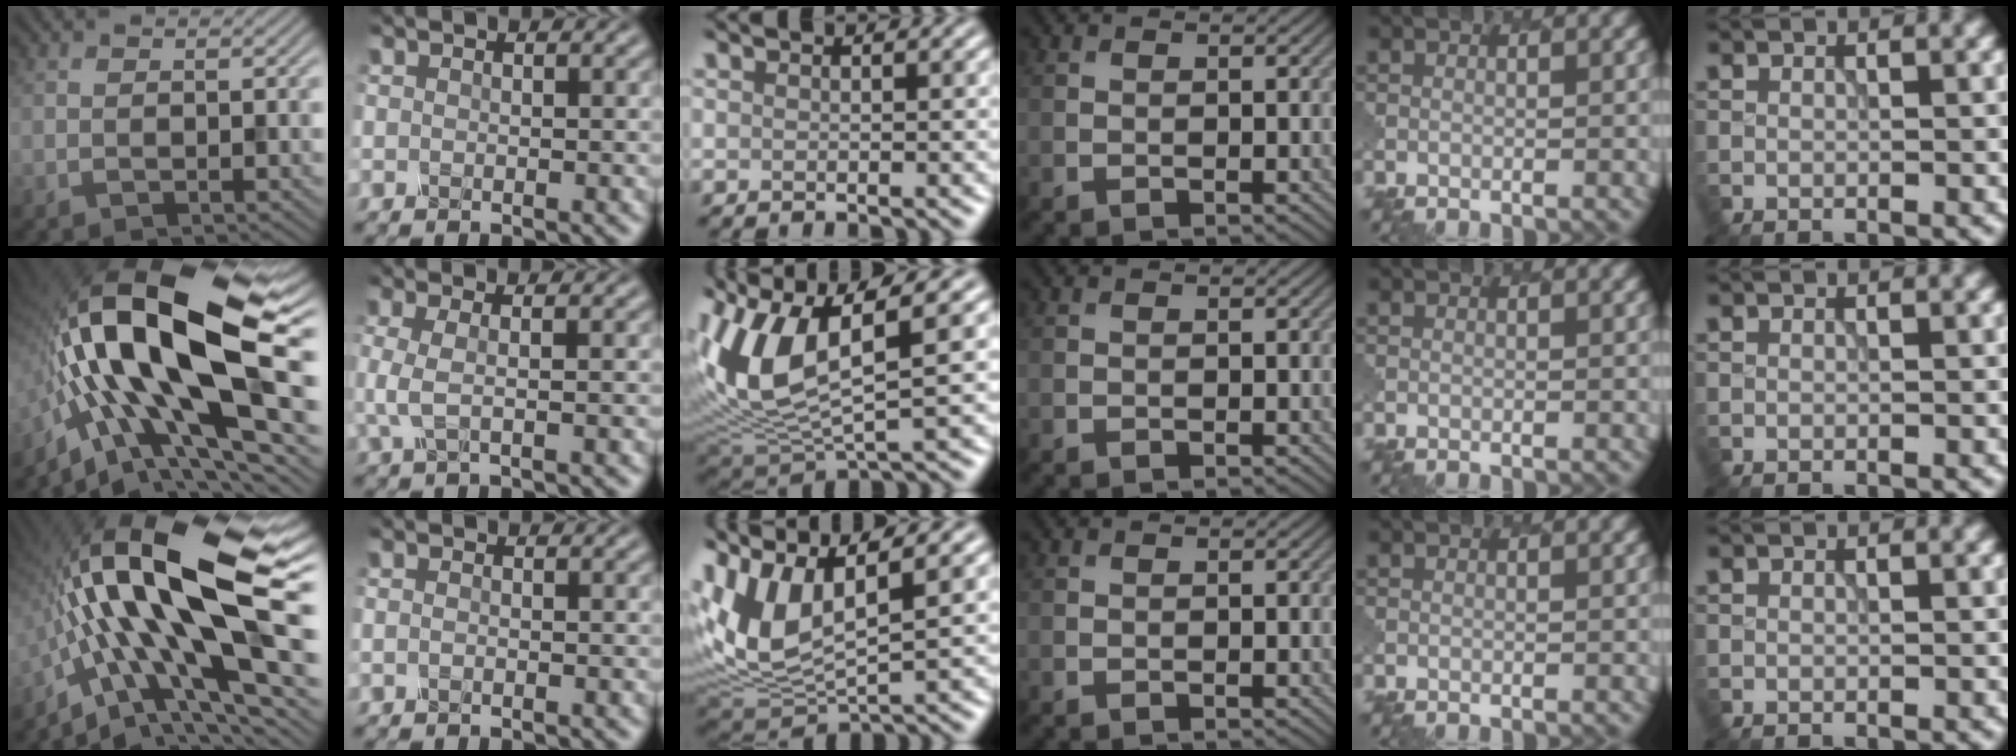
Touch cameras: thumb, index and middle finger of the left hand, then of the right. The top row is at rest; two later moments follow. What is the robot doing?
{"motion": "dispense", "object": "syringe"}